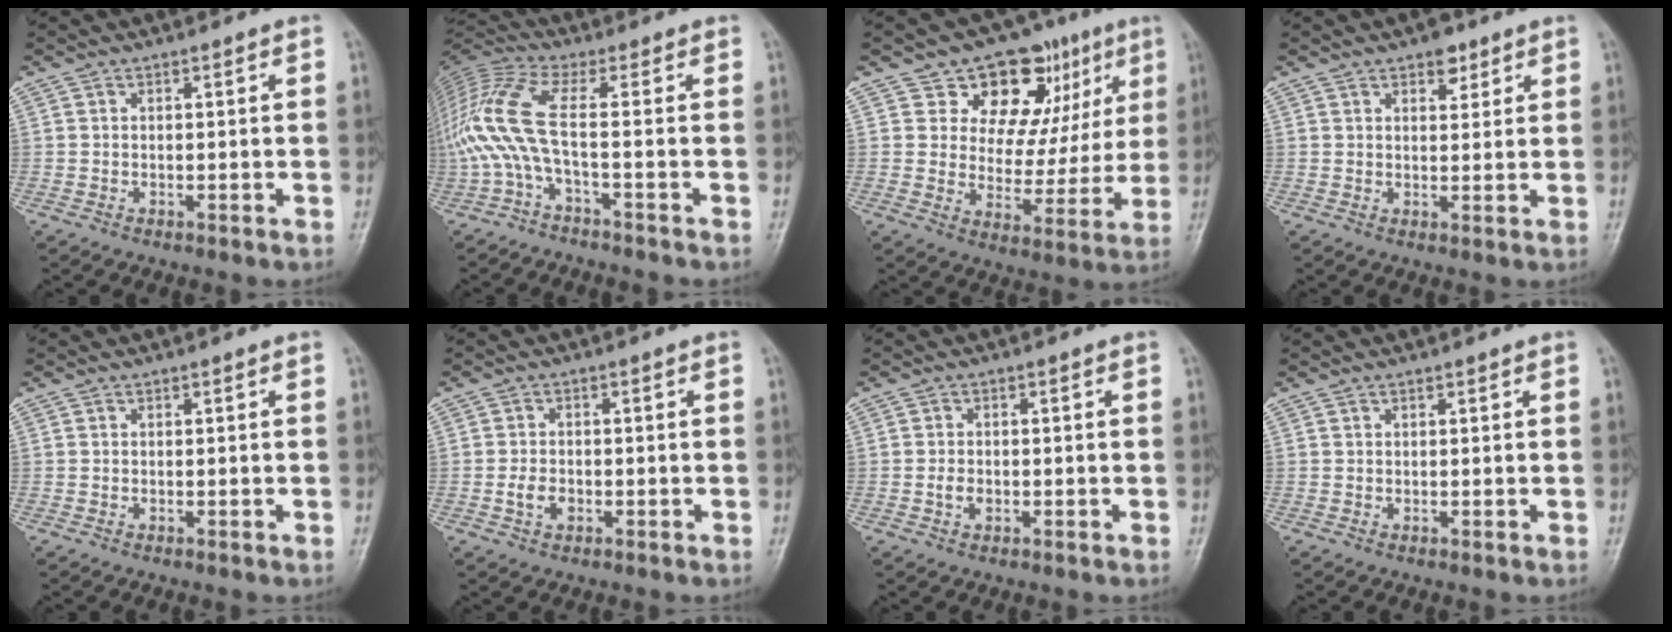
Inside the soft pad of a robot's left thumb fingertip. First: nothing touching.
{"total": 10.6, "force": [-2.5, 1.4, 10.2], "torque": [-0.266, 0.044, -0.059]}
{"total": 17.0, "force": [8.5, 11.0, 9.8], "torque": [-0.065, -0.020, 0.127]}
{"total": 3.6, "force": [2.3, 2.1, 1.9], "torque": [-0.006, -0.010, 0.031]}
{"total": 0.0}
{"total": 3.2, "force": [-1.0, 2.2, 2.1], "torque": [-0.037, 0.008, -0.020]}
{"total": 2.1, "force": [-0.6, 1.5, 1.4], "torque": [-0.023, 0.006, -0.012]}
{"total": 0.0}